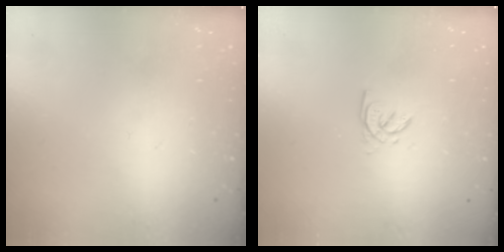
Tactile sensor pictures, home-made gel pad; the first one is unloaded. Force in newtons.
{"total": 2.2, "press": 2.2, "slide": 0.2}